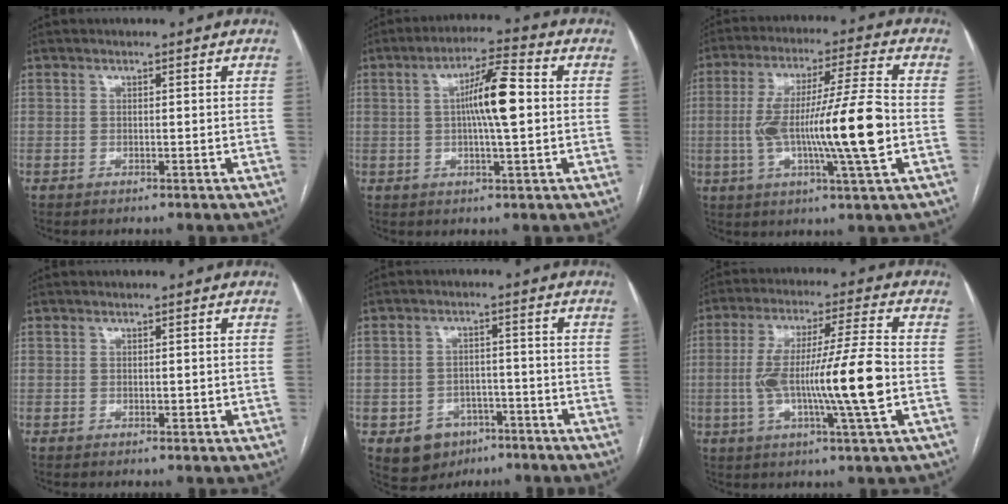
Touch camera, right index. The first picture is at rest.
{"total": 8.8, "force": [0.7, 0.8, 8.7], "torque": [-0.153, 0.012, 0.006]}
{"total": 16.0, "force": [-2.0, 0.1, 15.9], "torque": [-0.286, 0.002, -0.038]}
{"total": 1.0, "force": [0.0, 0.5, 0.8], "torque": [-0.012, -0.002, 0.002]}
{"total": 6.4, "force": [-3.4, 5.0, 2.2], "torque": [-0.037, 0.006, -0.044]}
{"total": 14.7, "force": [-2.0, -0.2, 14.6], "torque": [-0.268, 0.001, -0.039]}